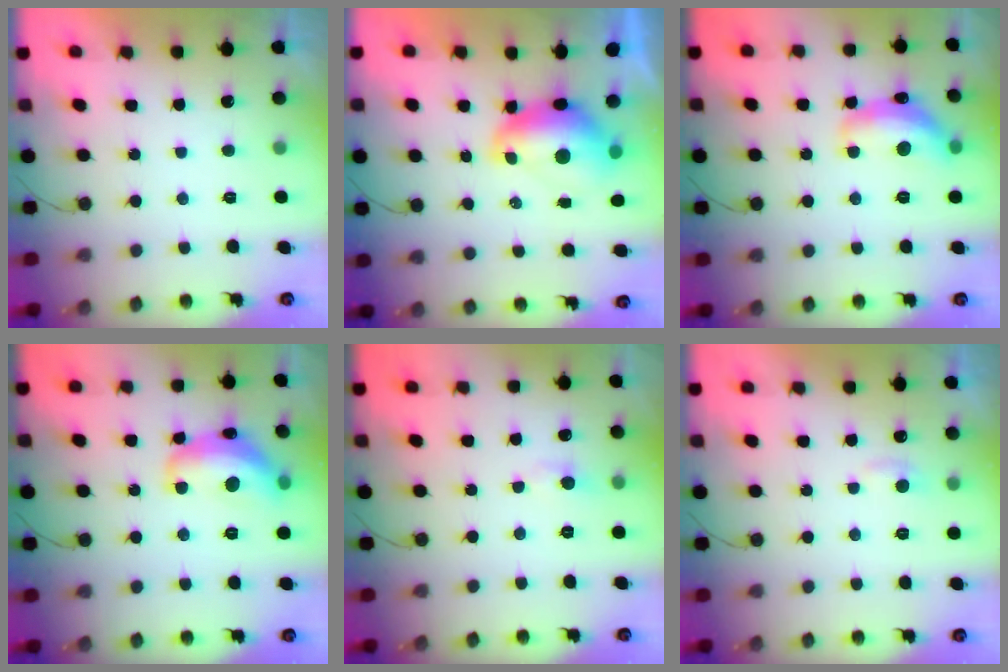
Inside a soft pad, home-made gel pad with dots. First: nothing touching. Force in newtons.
{"total": 9.5, "press": 9.5, "slide": 1.1}
{"total": 14.2, "press": 14.1, "slide": 1.0}
{"total": 15.7, "press": 15.7, "slide": 0.9}
{"total": 3.6, "press": 3.6, "slide": 0.3}
{"total": 4.8, "press": 4.7, "slide": 0.6}